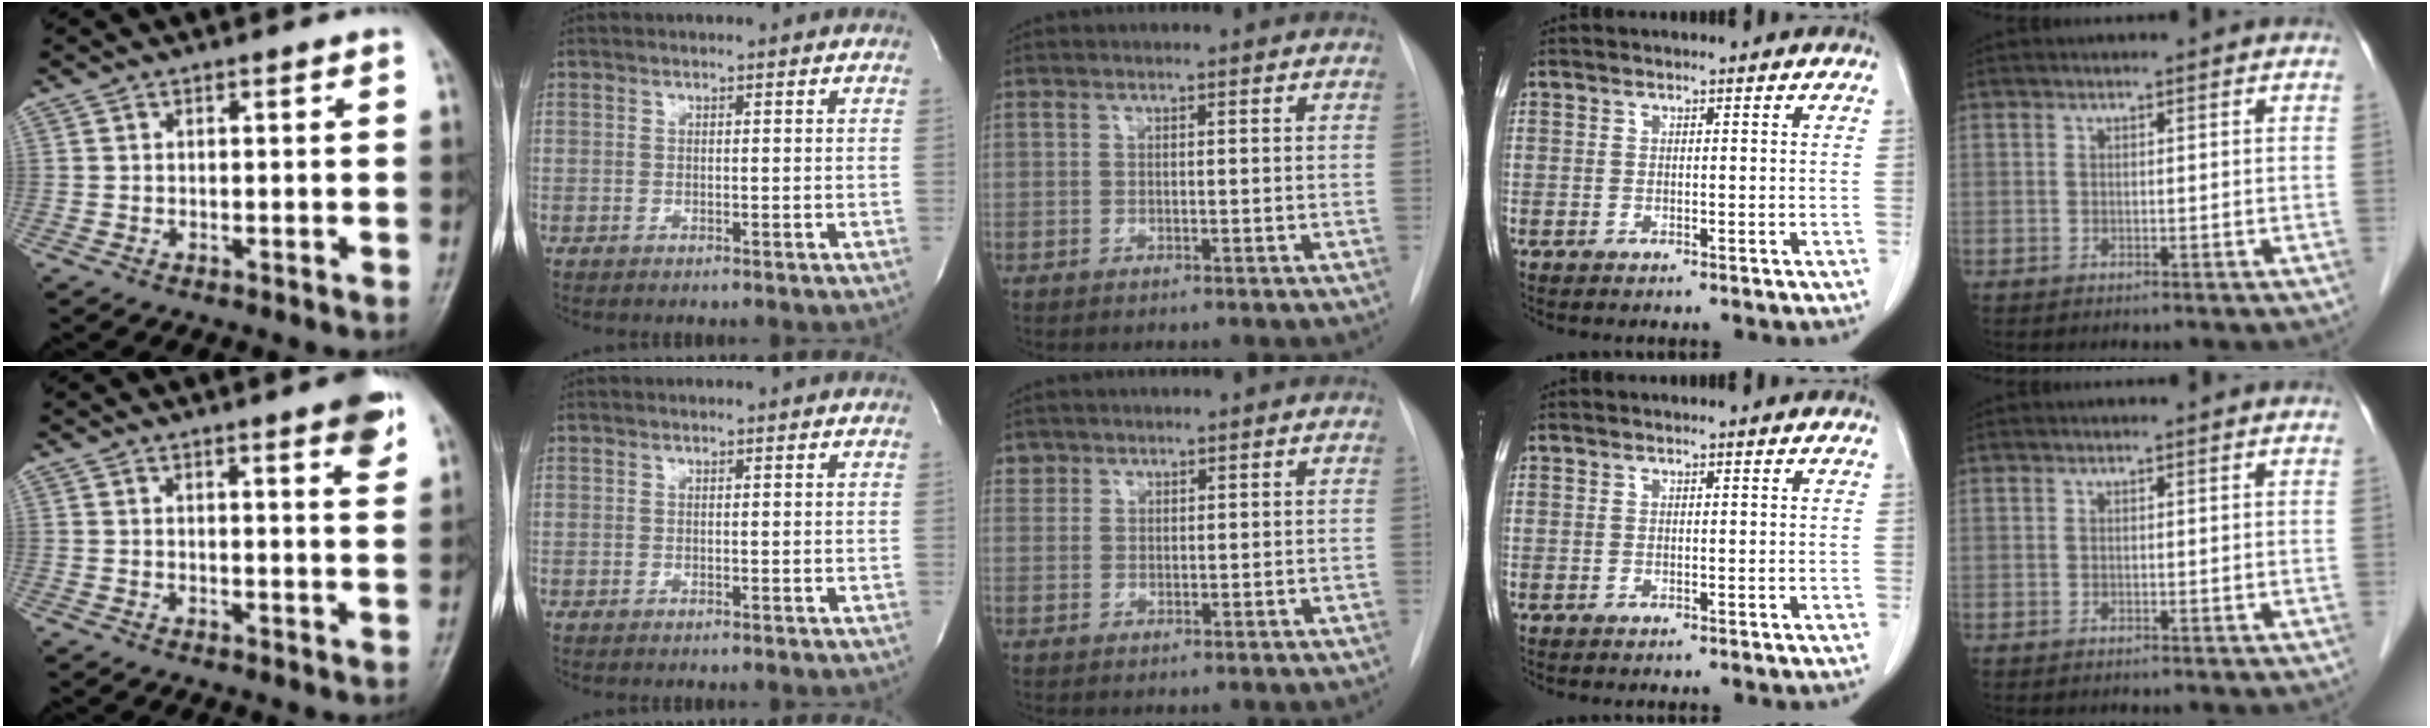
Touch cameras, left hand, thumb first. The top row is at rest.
{"thumb": {"total": 5.8, "force": [3.4, 0.9, 4.6], "torque": [-0.049, -0.014, 0.041]}, "middle": {"total": 1.7, "force": [1.4, 1.0, -0.3], "torque": [0.011, 0.008, 0.022]}}